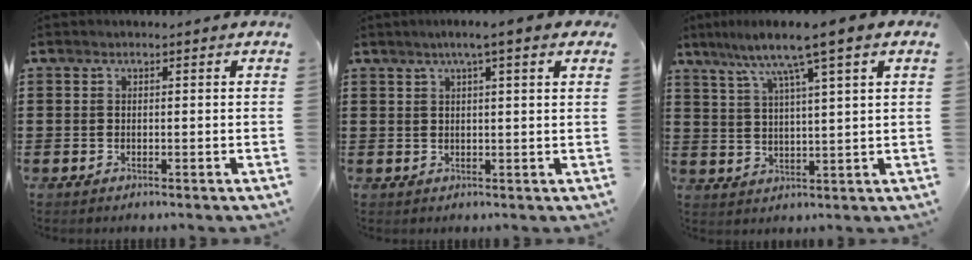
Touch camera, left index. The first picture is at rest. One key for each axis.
{"total": 3.5, "fx": 2.0, "fy": -0.1, "fz": 2.8, "tx": -0.059, "ty": 0.003, "tz": 0.034}
{"total": 7.1, "fx": 4.8, "fy": -0.2, "fz": 5.2, "tx": -0.119, "ty": -0.016, "tz": 0.076}